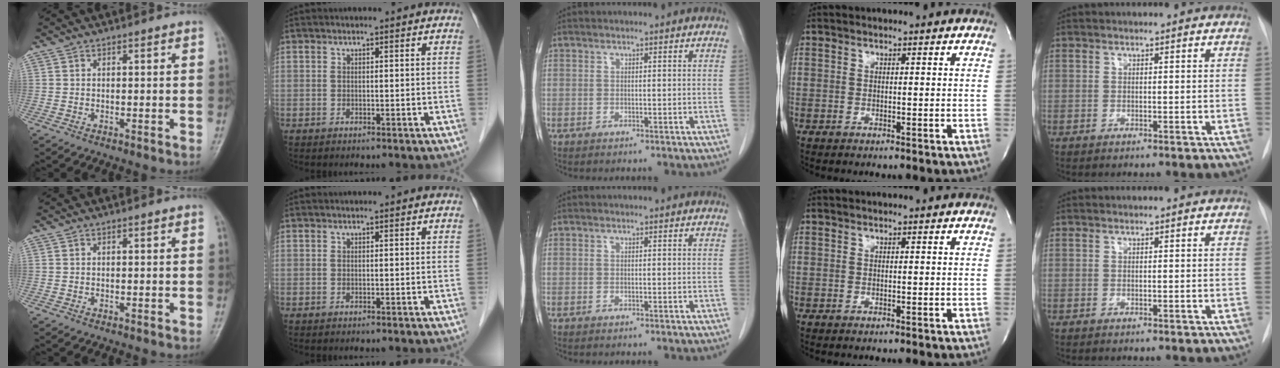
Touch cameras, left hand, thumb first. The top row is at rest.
{}